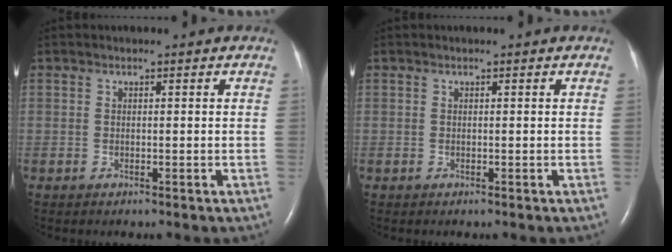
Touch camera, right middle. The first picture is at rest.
{"total": 0.0}